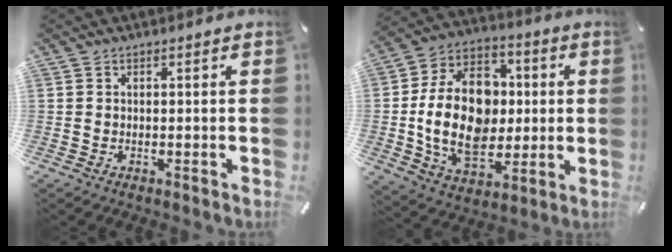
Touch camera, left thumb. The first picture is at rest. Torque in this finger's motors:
{"motor_torque": [2.53, 2.48, 0.87, 0.37, 0.28]}